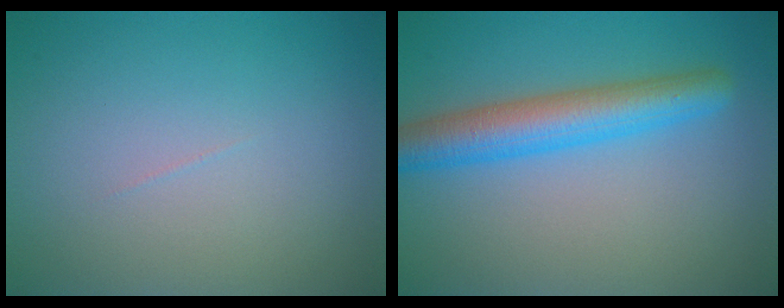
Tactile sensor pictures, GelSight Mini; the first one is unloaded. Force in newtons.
{"total": 5.4, "press": 5.4, "slide": 0.1}